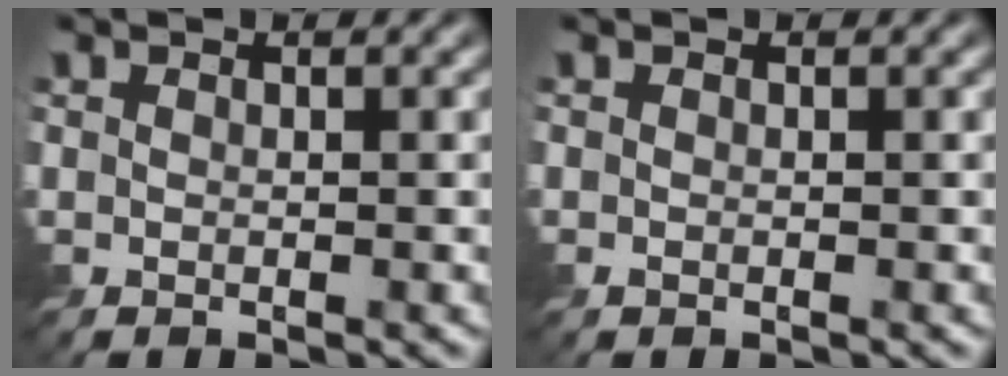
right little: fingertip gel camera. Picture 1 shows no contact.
{"total": 0.0}